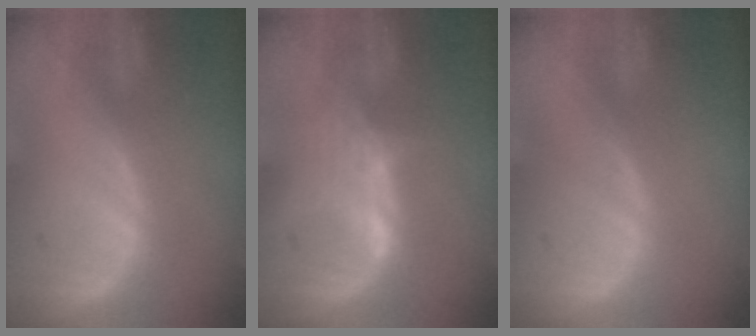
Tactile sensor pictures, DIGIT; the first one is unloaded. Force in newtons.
{"total": 2.9, "press": 2.9, "slide": 0.4}
{"total": 0.0}